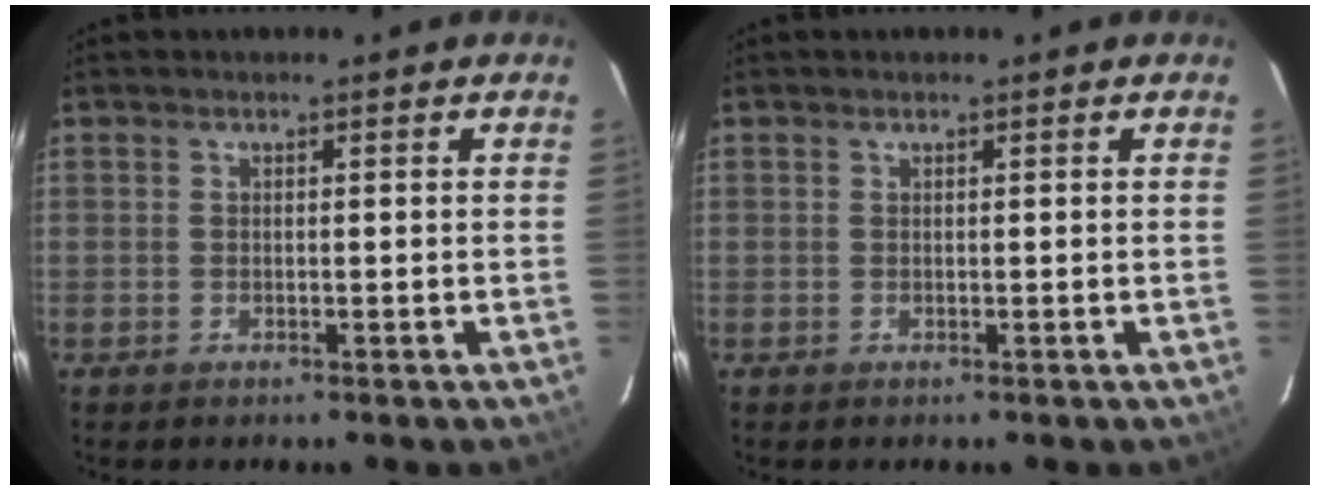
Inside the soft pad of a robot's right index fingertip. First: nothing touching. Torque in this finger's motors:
{"motor_torque": [-0.07, 0.10, -0.06, -0.01]}